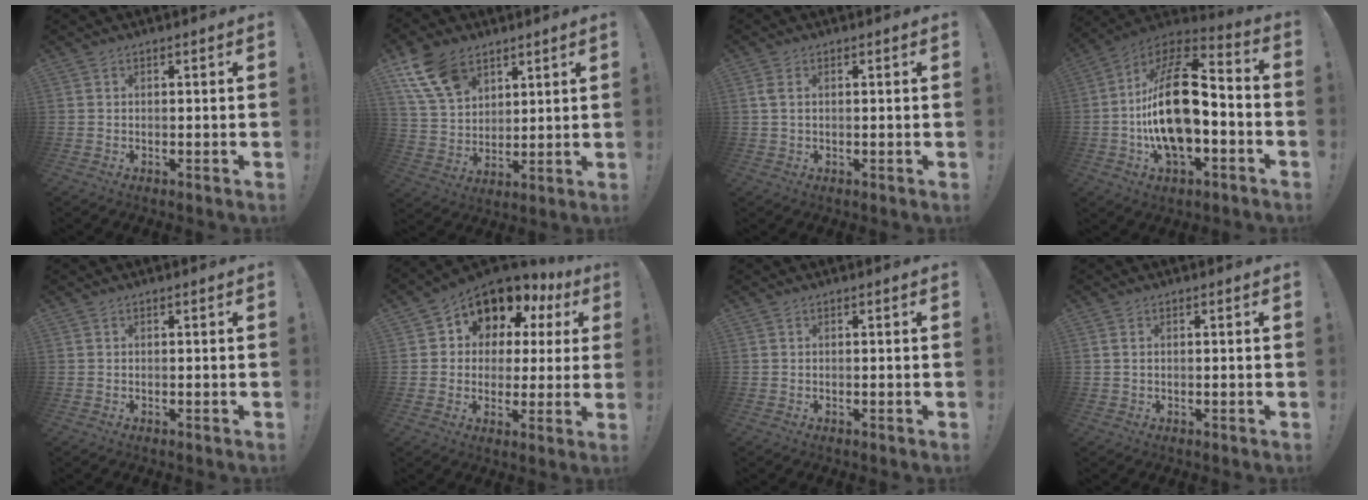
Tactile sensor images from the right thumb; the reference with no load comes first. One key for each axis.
{"total": 14.6, "fx": 8.4, "fy": 9.6, "fz": 7.2, "tx": -0.138, "ty": -0.038, "tz": 0.167}
{"total": 2.4, "fx": 0.8, "fy": 1.2, "fz": 1.9, "tx": -0.041, "ty": 0.007, "tz": 0.015}
{"total": 23.4, "fx": -2.5, "fy": 11.8, "fz": 20.1, "tx": -0.367, "ty": 0.025, "tz": -0.037}
{"total": 0.0}
{"total": 10.3, "fx": 6.5, "fy": 6.9, "fz": 4.0, "tx": -0.066, "ty": -0.058, "tz": 0.120}
{"total": 0.0}
{"total": 1.0, "fx": 0.4, "fy": 0.5, "fz": 0.7, "tx": -0.018, "ty": 0.004, "tz": 0.008}